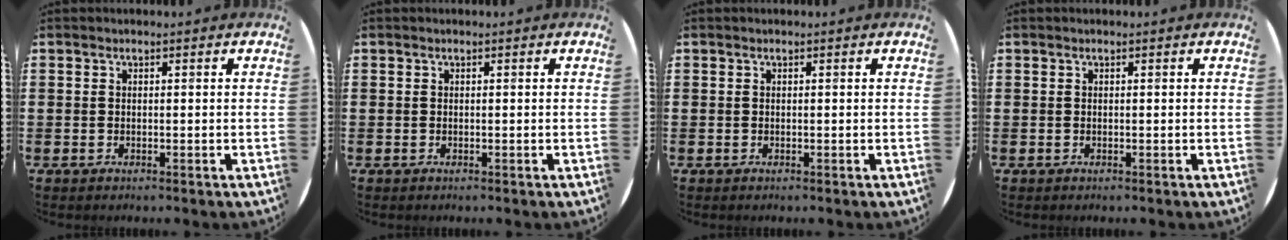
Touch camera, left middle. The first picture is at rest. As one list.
[{"total": 0.0}, {"total": 0.0}, {"total": 0.0}]